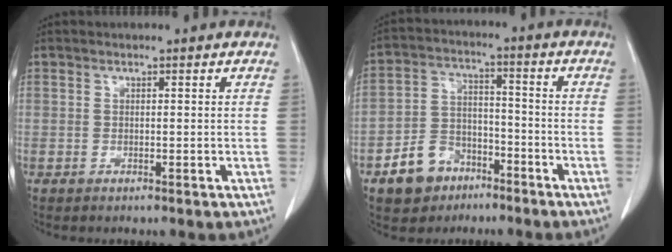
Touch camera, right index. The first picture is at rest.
{"total": 8.7, "force": [-5.3, 6.2, 3.1], "torque": [-0.067, 0.020, -0.087]}